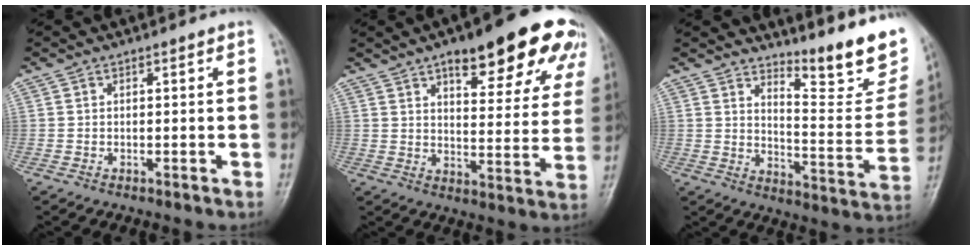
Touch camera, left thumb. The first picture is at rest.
{"total": 21.3, "force": [12.6, 7.1, 15.6], "torque": [-0.162, -0.035, 0.166]}
{"total": 17.4, "force": [13.1, 4.9, 10.4], "torque": [-0.094, -0.113, 0.174]}